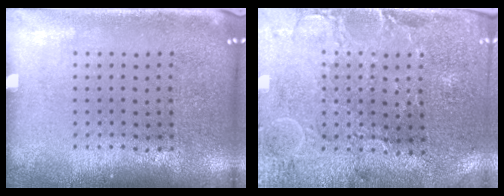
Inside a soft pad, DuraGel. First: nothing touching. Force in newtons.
{"total": 0.6, "press": 0.3, "slide": 0.5}